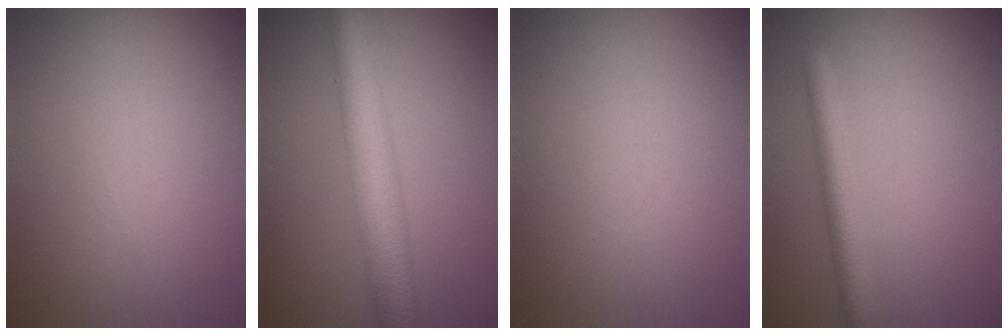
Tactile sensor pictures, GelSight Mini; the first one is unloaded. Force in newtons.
{"total": 6.5, "press": 6.5, "slide": 0.1}
{"total": 0.0}
{"total": 2.8, "press": 2.8, "slide": 0.1}